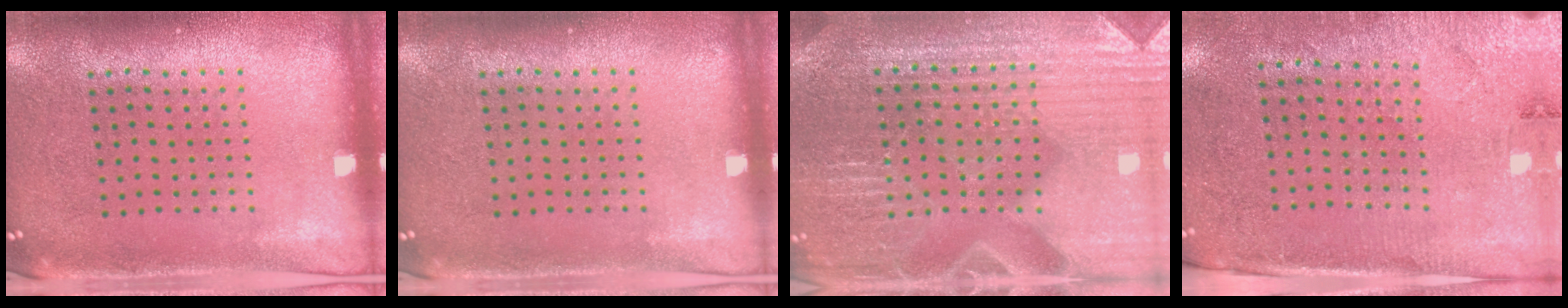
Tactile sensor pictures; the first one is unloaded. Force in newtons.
{"total": 0.0}
{"total": 4.6, "press": 4.4, "slide": 1.4}
{"total": 2.8, "press": 2.6, "slide": 1.2}